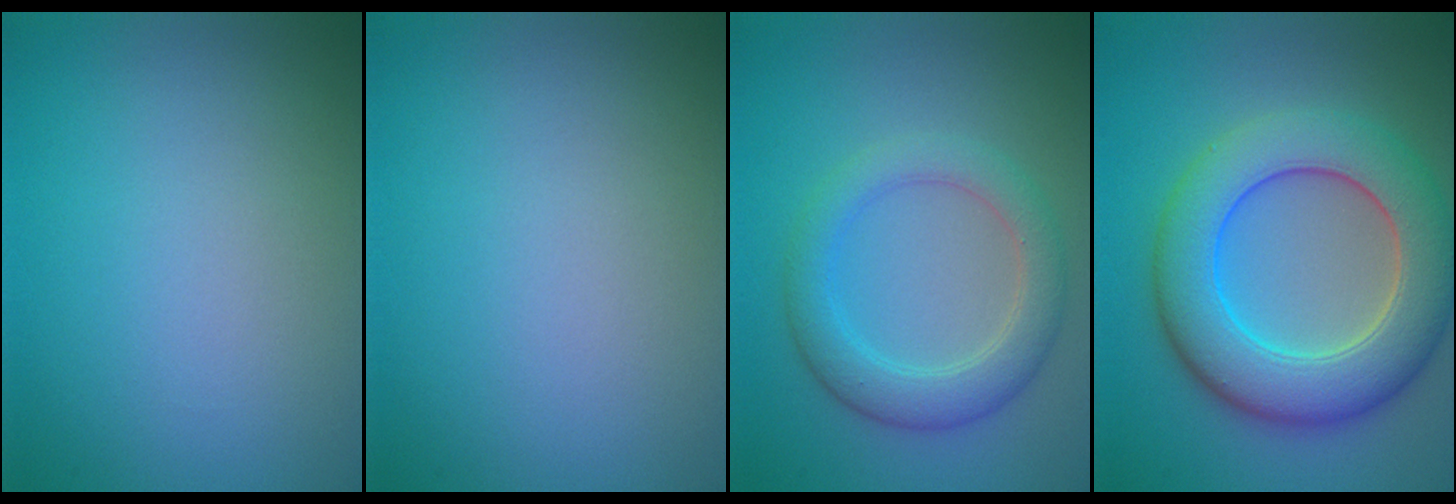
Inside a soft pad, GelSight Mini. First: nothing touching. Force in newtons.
{"total": 0.0}
{"total": 3.9, "press": 3.9, "slide": 0.1}
{"total": 8.8, "press": 8.8, "slide": 0.2}